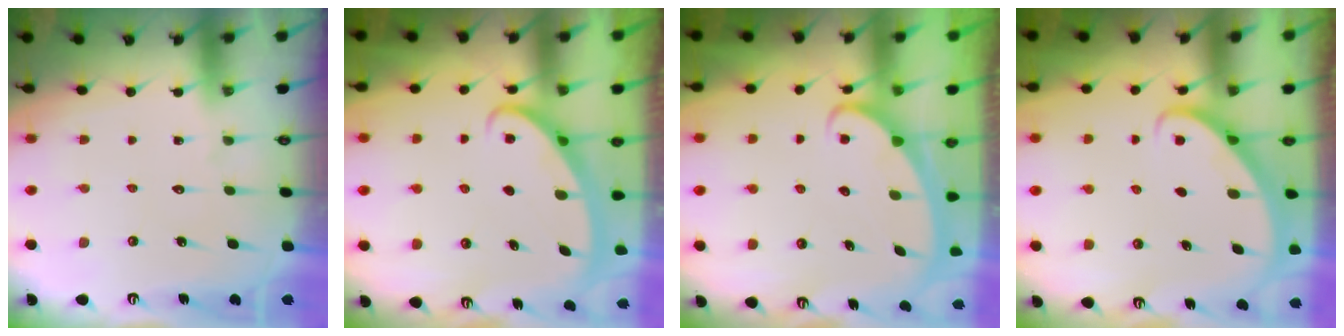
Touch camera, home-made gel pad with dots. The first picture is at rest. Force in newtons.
{"total": 2.6, "press": 2.5, "slide": 0.4}
{"total": 2.2, "press": 2.1, "slide": 0.4}
{"total": 2.9, "press": 2.9, "slide": 0.2}